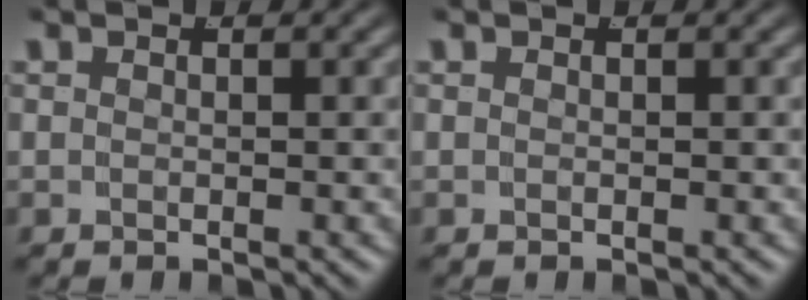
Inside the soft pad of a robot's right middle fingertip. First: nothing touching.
{"total": 0.0}